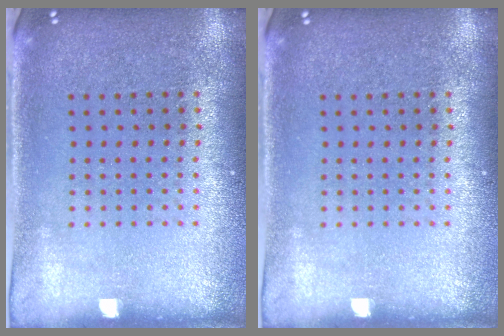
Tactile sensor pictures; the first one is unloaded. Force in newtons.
{"total": 0.0}